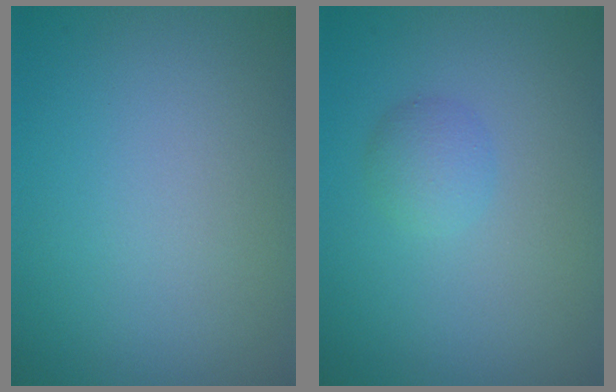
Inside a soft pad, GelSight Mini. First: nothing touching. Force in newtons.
{"total": 1.6, "press": 1.6, "slide": 0.0}